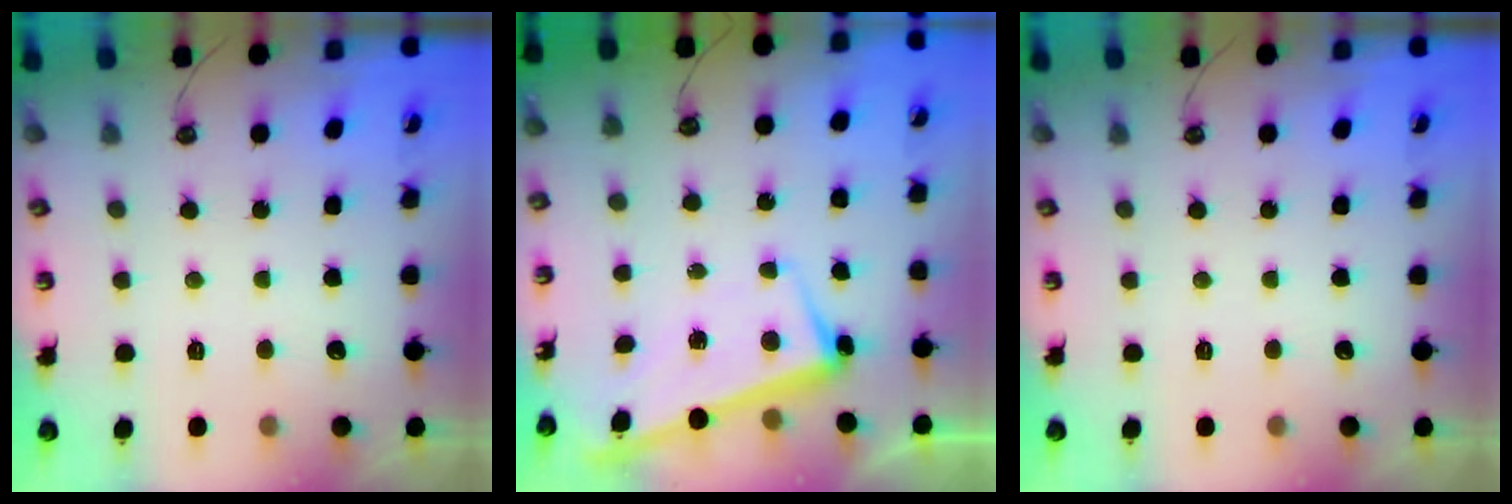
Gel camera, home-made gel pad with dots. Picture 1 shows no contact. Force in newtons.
{"total": 2.5, "press": 2.4, "slide": 0.5}
{"total": 0.0}